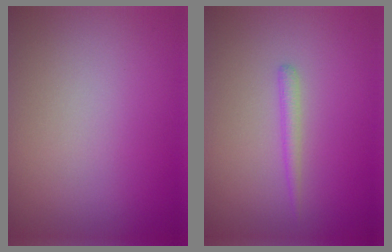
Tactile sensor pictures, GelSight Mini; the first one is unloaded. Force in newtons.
{"total": 1.2, "press": 1.2, "slide": 0.0}